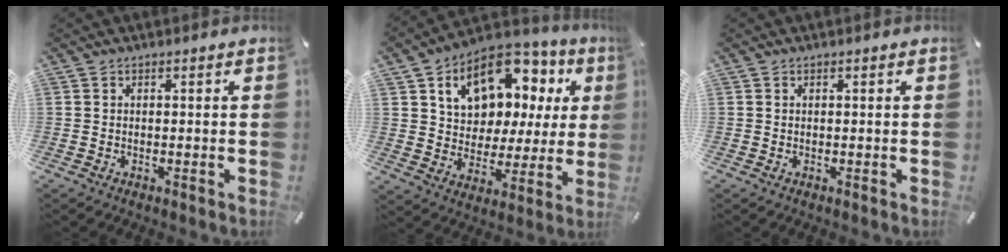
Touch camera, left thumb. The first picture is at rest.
{"total": 14.4, "force": [7.3, 10.4, 6.8], "torque": [-0.109, -0.042, 0.131]}
{"total": 0.0}